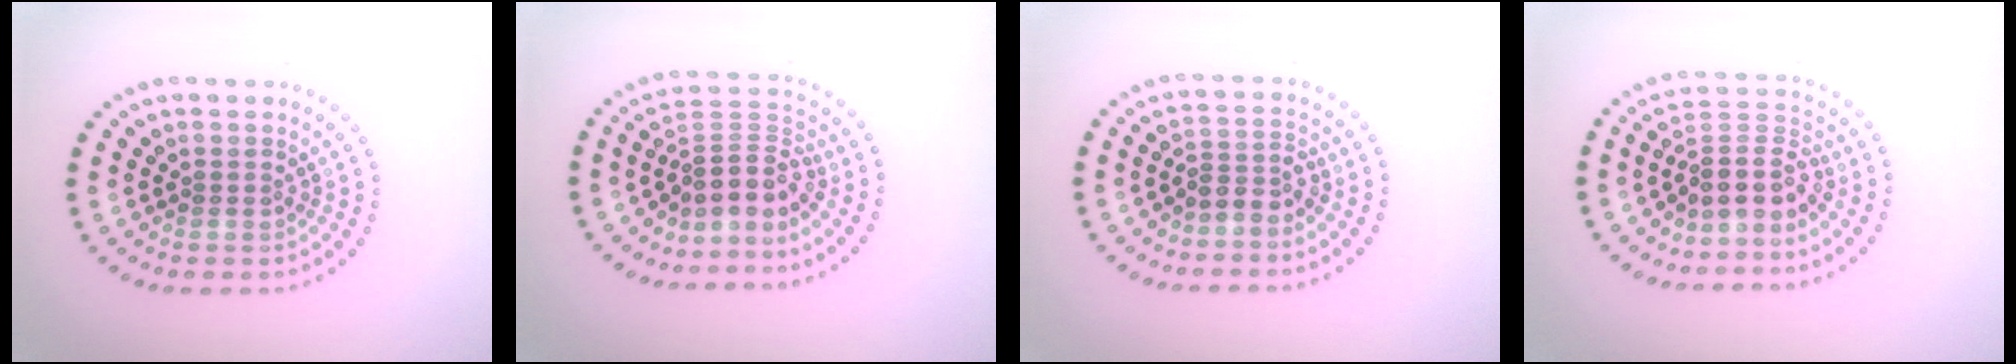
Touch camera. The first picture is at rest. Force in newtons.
{"total": 3.9, "press": 2.6, "slide": 2.9}
{"total": 2.4, "press": 1.7, "slide": 1.7}
{"total": 3.9, "press": 2.9, "slide": 2.6}